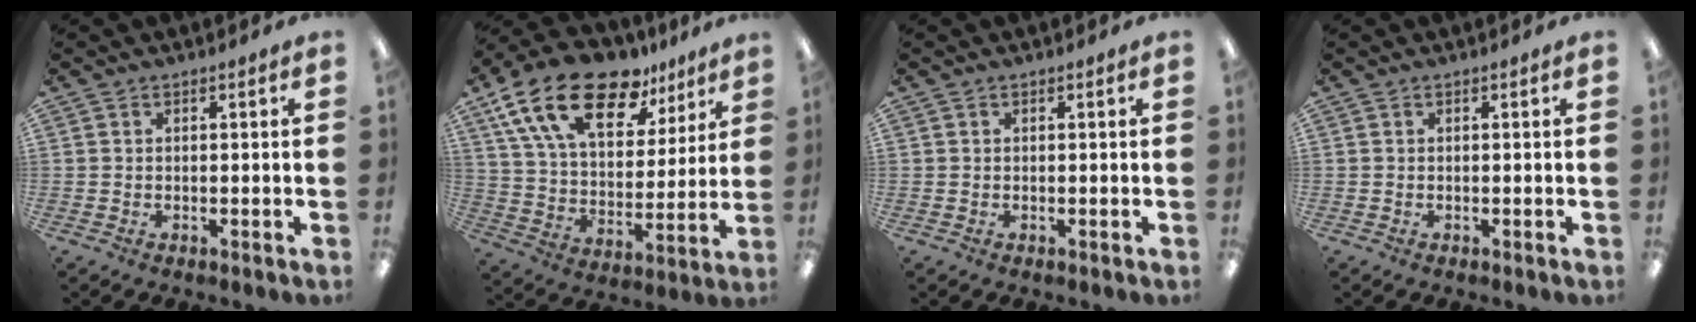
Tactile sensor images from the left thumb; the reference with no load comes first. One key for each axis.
{"total": 21.7, "fx": 13.7, "fy": 10.7, "fz": 13.0, "tx": -0.228, "ty": -0.071, "tz": 0.246}
{"total": 0.0}
{"total": 0.0}